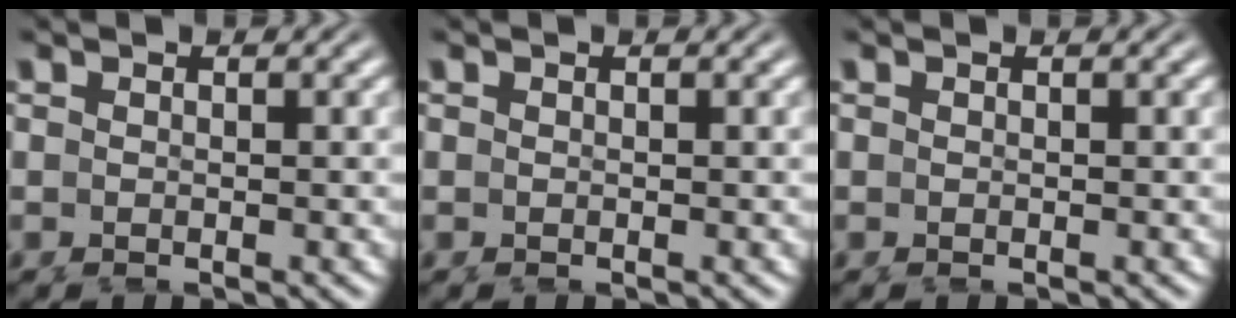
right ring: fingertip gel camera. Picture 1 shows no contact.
{"total": 0.0}
{"total": 0.0}